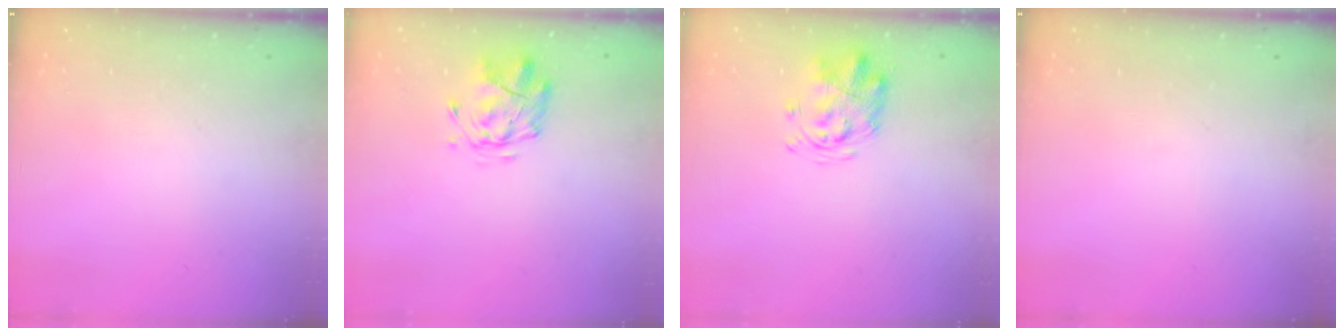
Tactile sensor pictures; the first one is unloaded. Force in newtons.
{"total": 2.9, "press": 2.5, "slide": 1.4}
{"total": 3.3, "press": 3.2, "slide": 0.8}
{"total": 0.0}